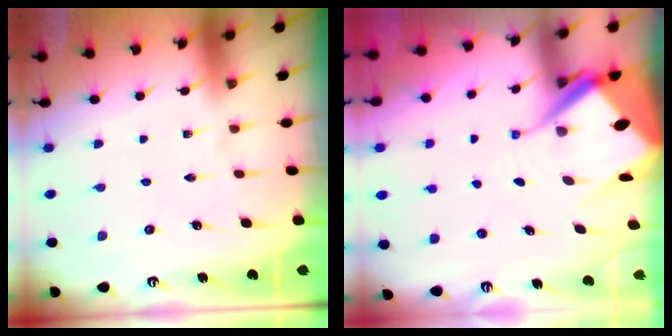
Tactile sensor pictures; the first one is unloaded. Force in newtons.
{"total": 11.1, "press": 11.0, "slide": 1.1}